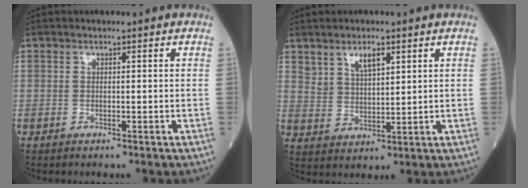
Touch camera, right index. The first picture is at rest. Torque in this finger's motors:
{"motor_torque": [0.04, 0.08, 0.05, 0.05]}